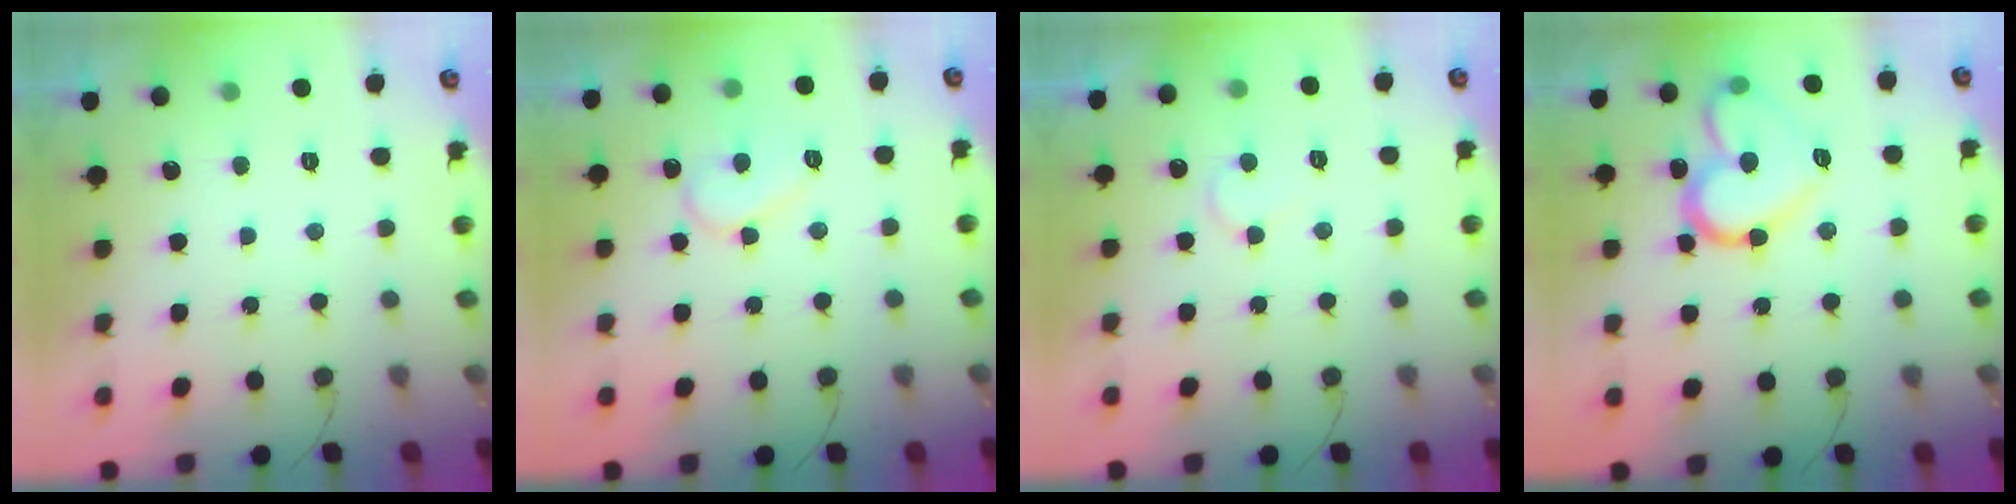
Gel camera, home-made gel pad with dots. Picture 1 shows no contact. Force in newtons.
{"total": 9.0, "press": 9.0, "slide": 0.9}
{"total": 5.0, "press": 5.0, "slide": 0.5}
{"total": 16.1, "press": 16.1, "slide": 1.7}